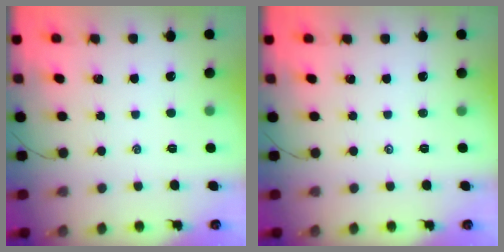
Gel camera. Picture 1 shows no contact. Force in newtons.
{"total": 0.0}